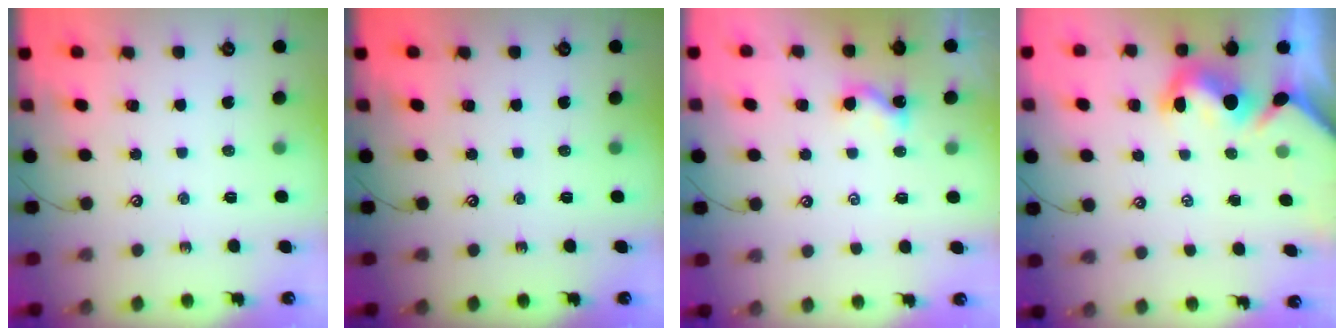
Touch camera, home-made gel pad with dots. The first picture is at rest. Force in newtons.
{"total": 0.0}
{"total": 0.5, "press": 0.3, "slide": 0.4}
{"total": 3.4, "press": 3.2, "slide": 1.2}